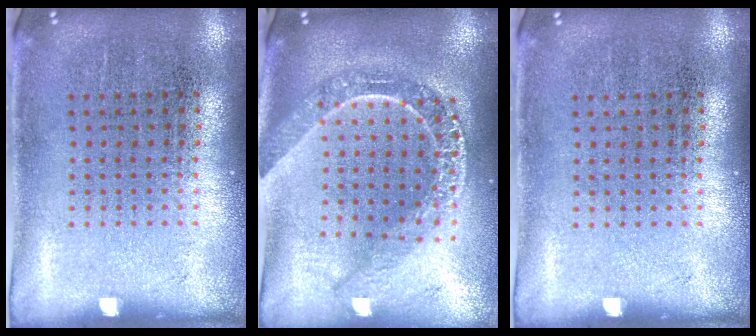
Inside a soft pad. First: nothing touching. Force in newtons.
{"total": 2.3, "press": 2.0, "slide": 1.2}
{"total": 0.0}